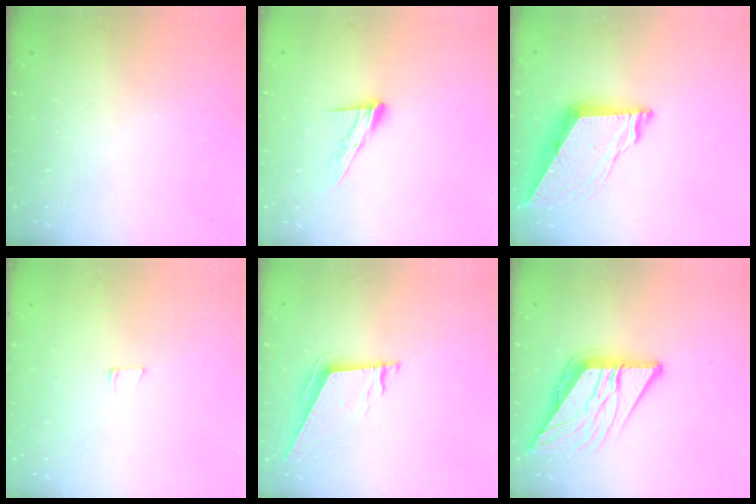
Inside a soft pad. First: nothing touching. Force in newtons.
{"total": 10.7, "press": 10.6, "slide": 1.3}
{"total": 8.4, "press": 8.4, "slide": 0.6}
{"total": 5.0, "press": 4.9, "slide": 0.4}
{"total": 8.4, "press": 7.9, "slide": 2.9}
{"total": 13.7, "press": 13.6, "slide": 1.6}